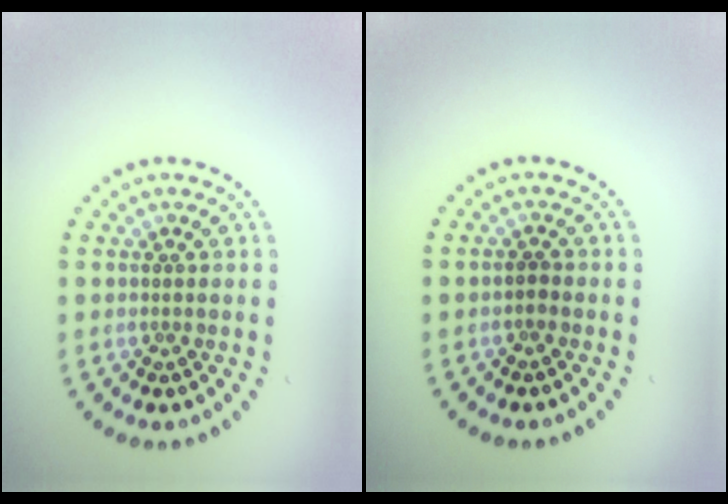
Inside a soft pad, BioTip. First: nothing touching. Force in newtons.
{"total": 0.7, "press": 0.7, "slide": 0.2}